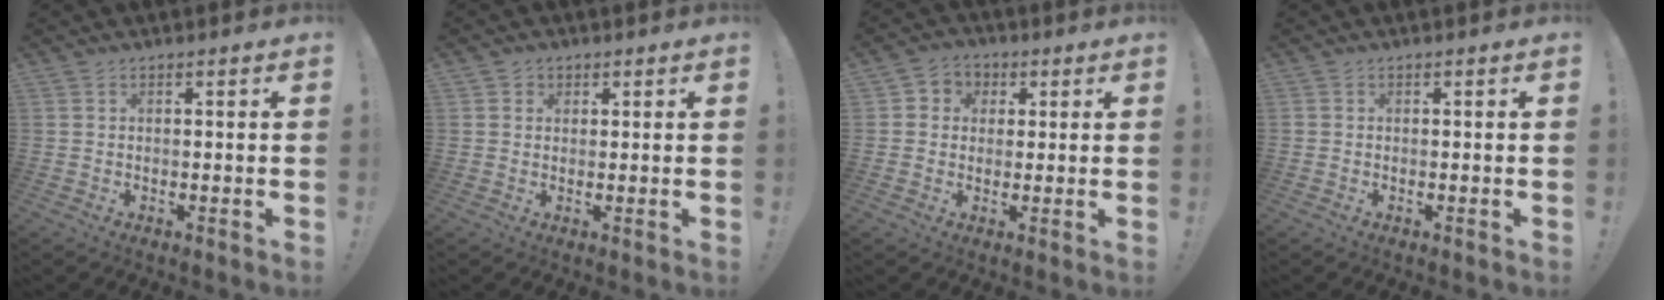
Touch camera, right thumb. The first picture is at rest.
{"total": 1.9, "force": [0.9, 1.7, 0.4], "torque": [0.005, -0.004, 0.013]}
{"total": 4.9, "force": [0.0, 4.7, 1.3], "torque": [-0.012, 0.008, 0.001]}
{"total": 0.0}